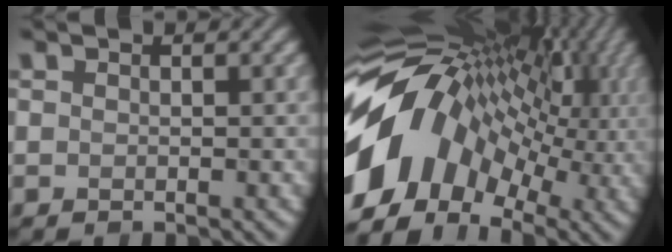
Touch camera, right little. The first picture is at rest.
{"total": 14.8, "force": [-0.7, 10.1, 10.8], "torque": [-0.206, 0.020, -0.018]}